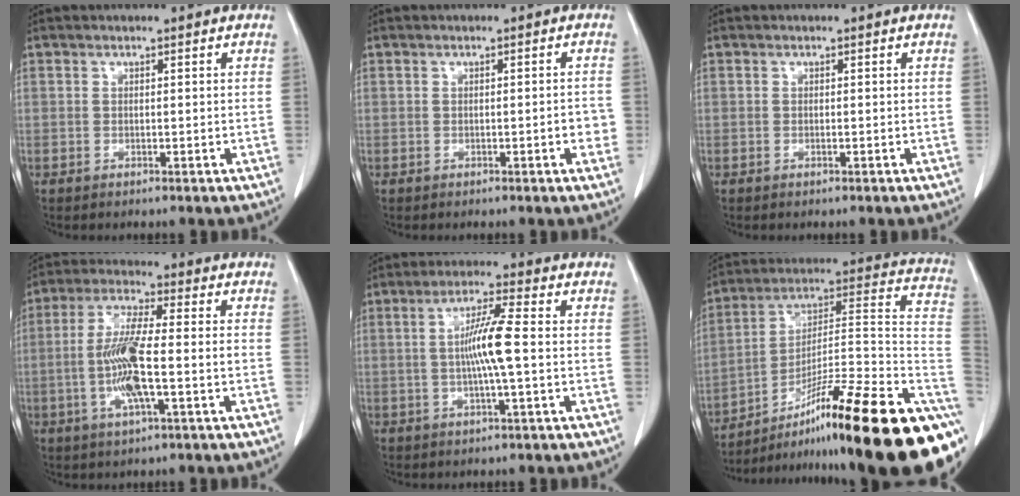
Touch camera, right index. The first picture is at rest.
{"total": 1.9, "force": [-0.6, 0.4, 1.8], "torque": [-0.019, 0.001, -0.009]}
{"total": 0.0}
{"total": 10.1, "force": [-2.0, 1.2, 9.8], "torque": [-0.199, 0.000, -0.041]}
{"total": 7.0, "force": [-0.3, -0.3, 7.0], "torque": [-0.133, 0.002, -0.007]}
{"total": 31.8, "force": [-17.1, 2.6, 26.7], "torque": [-0.275, 0.017, -0.270]}